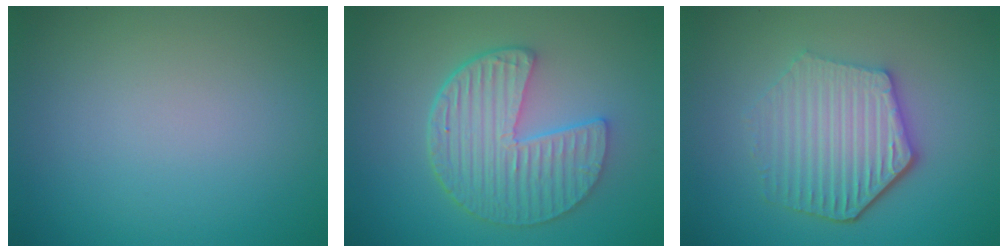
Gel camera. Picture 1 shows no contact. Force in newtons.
{"total": 6.3, "press": 4.6, "slide": 4.3}
{"total": 5.6, "press": 4.4, "slide": 3.4}